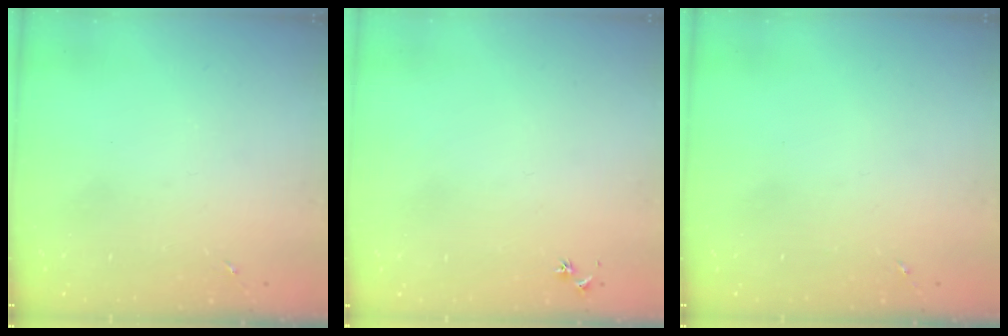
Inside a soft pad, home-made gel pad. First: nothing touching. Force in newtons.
{"total": 3.0, "press": 2.9, "slide": 0.3}
{"total": 0.0}